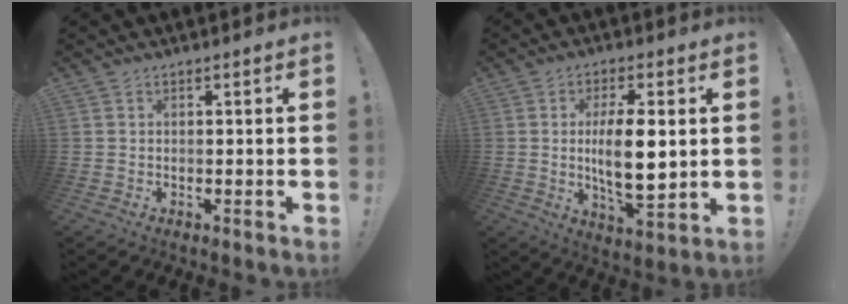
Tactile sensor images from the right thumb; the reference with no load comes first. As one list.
[{"total": 12.3, "force": [1.0, 4.4, 11.4], "torque": [-0.205, -0.017, 0.009]}]